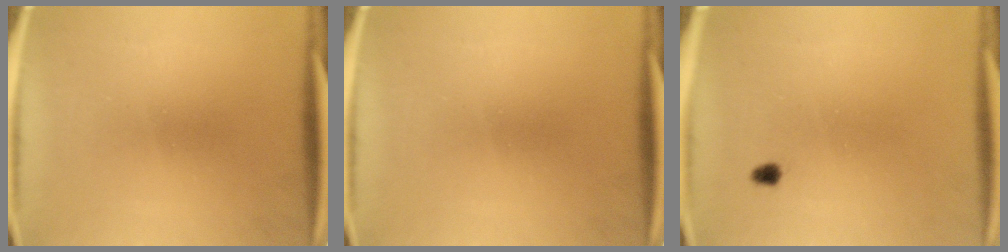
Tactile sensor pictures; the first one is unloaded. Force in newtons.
{"total": 0.0}
{"total": 1.5}